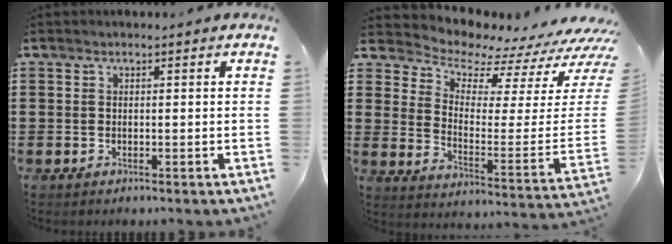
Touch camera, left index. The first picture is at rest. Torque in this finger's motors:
{"motor_torque": [2.14, 0.00, 0.12, -0.01]}